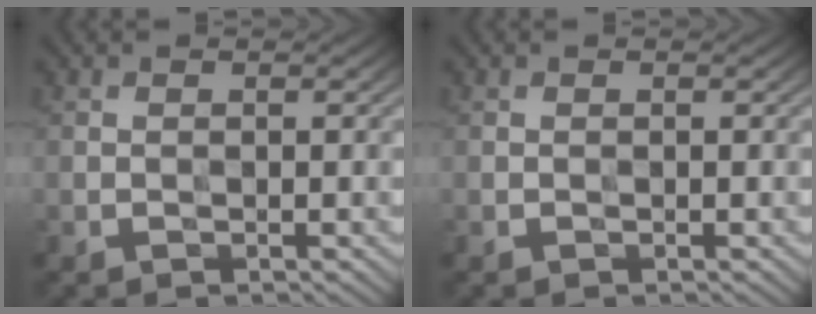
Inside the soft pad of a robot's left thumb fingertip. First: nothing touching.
{"total": 0.0}